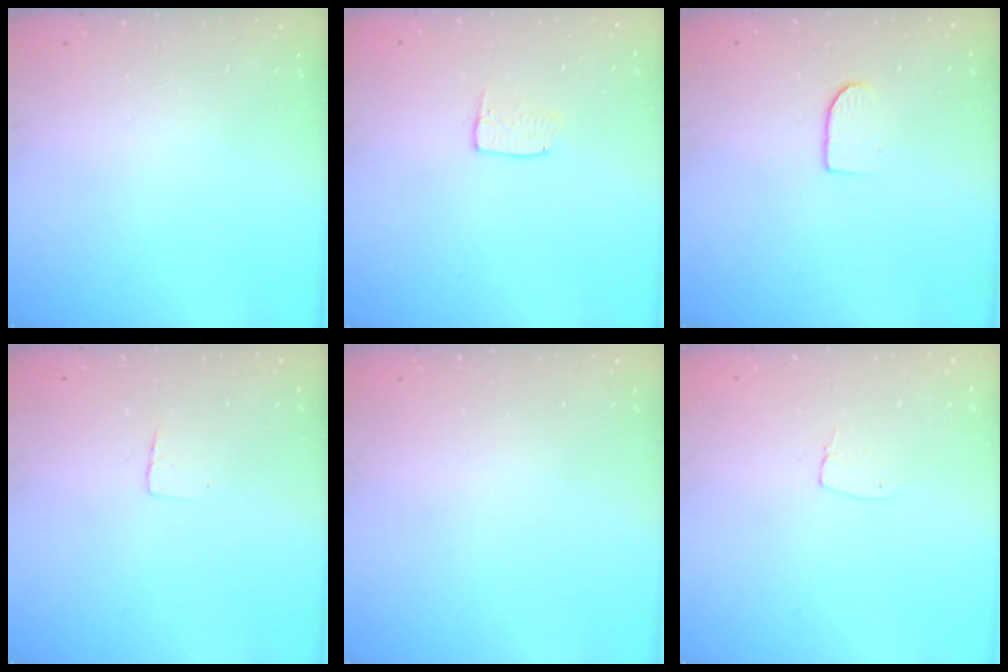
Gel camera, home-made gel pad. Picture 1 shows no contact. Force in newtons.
{"total": 3.4, "press": 3.3, "slide": 0.3}
{"total": 6.0, "press": 5.9, "slide": 0.6}
{"total": 2.9, "press": 2.9, "slide": 0.2}
{"total": 0.0}
{"total": 3.8, "press": 3.8, "slide": 0.2}